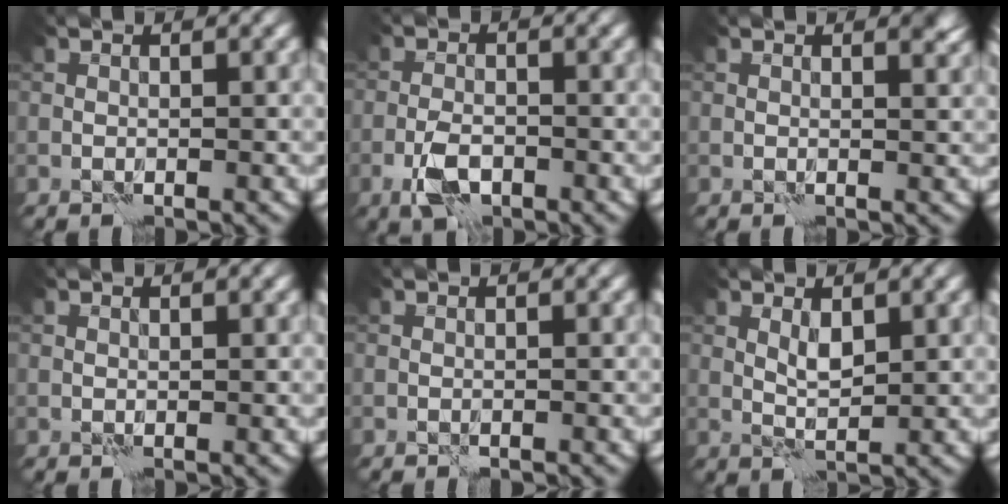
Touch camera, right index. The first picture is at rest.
{"total": 3.4, "force": [-1.9, 1.5, 2.4], "torque": [-0.047, 0.001, -0.041]}
{"total": 1.3, "force": [0.9, 0.3, 0.9], "torque": [-0.006, -0.002, 0.014]}
{"total": 0.0}
{"total": 0.8, "force": [-0.8, -0.1, 0.2], "torque": [0.003, 0.002, -0.014]}
{"total": 1.6, "force": [0.8, 0.6, 1.2], "torque": [-0.029, 0.001, 0.017]}